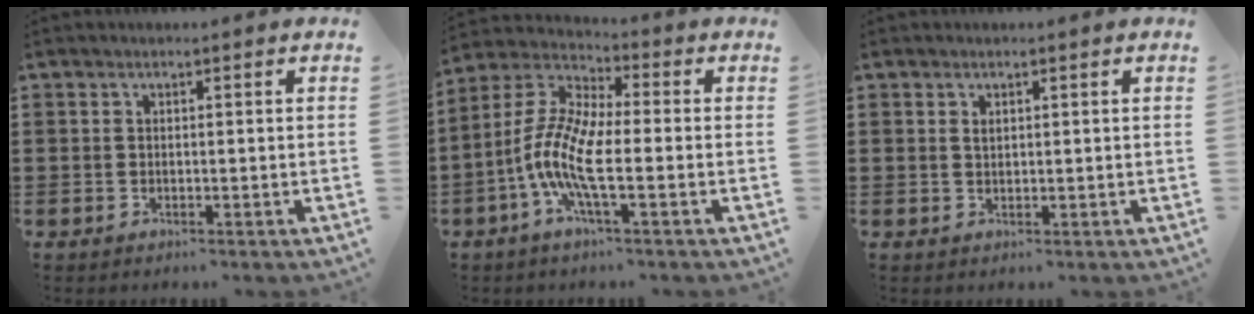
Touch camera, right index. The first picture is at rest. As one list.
[{"total": 10.0, "force": [-2.9, 2.9, 9.1], "torque": [-0.216, -0.015, -0.063]}, {"total": 0.9, "force": [0.5, 0.5, 0.5], "torque": [-0.013, 0.002, 0.009]}]